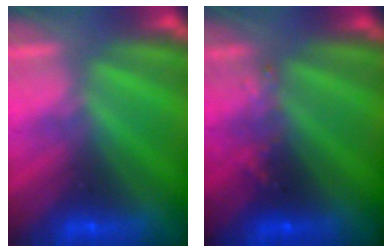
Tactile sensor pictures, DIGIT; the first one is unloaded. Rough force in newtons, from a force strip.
{"total": 2.9}